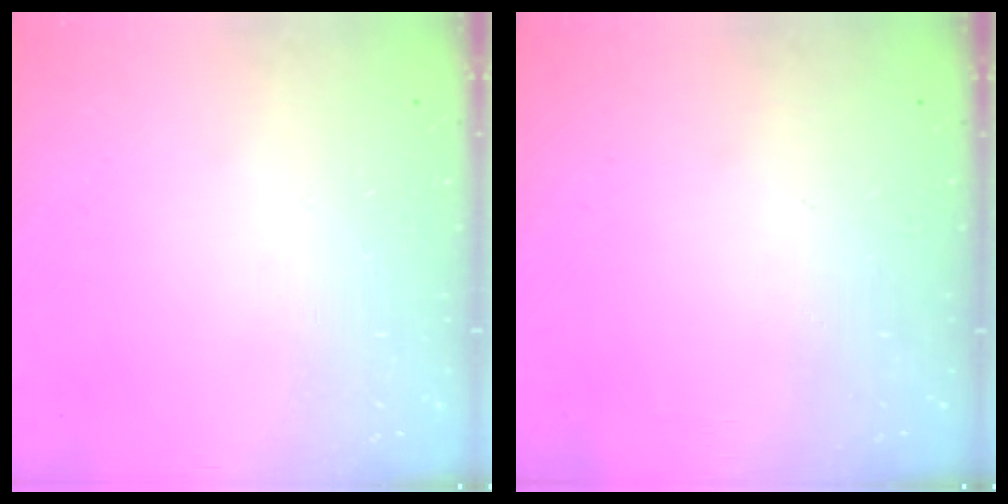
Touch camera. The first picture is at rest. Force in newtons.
{"total": 0.0}